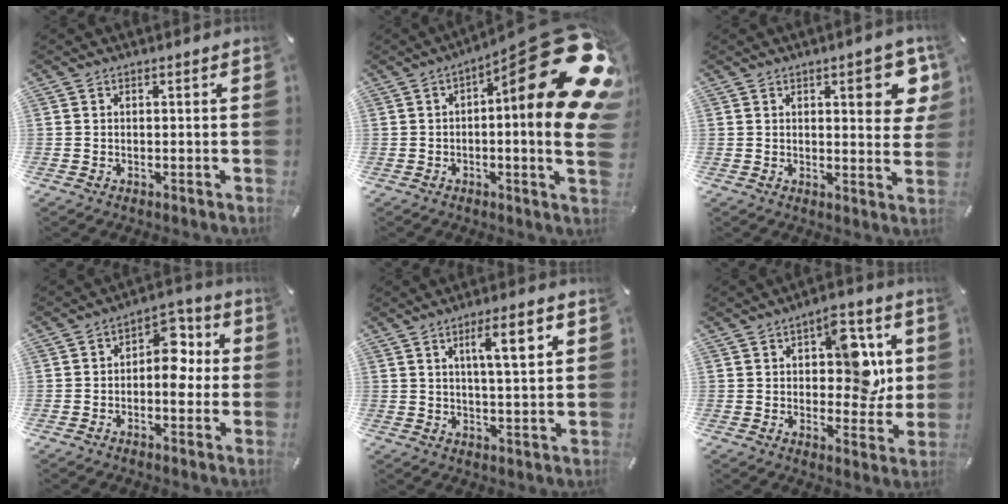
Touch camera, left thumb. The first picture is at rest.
{"total": 27.2, "force": [8.5, 6.4, 25.0], "torque": [-0.311, -0.097, 0.150]}
{"total": 9.8, "force": [4.2, 3.6, 8.1], "torque": [-0.094, -0.021, 0.062]}
{"total": 9.2, "force": [0.0, 5.9, 7.1], "torque": [-0.092, 0.003, -0.004]}
{"total": 9.3, "force": [3.6, 2.0, 8.4], "torque": [-0.130, -0.011, 0.049]}
{"total": 11.9, "force": [2.9, 7.3, 9.0], "torque": [-0.104, -0.005, 0.044]}